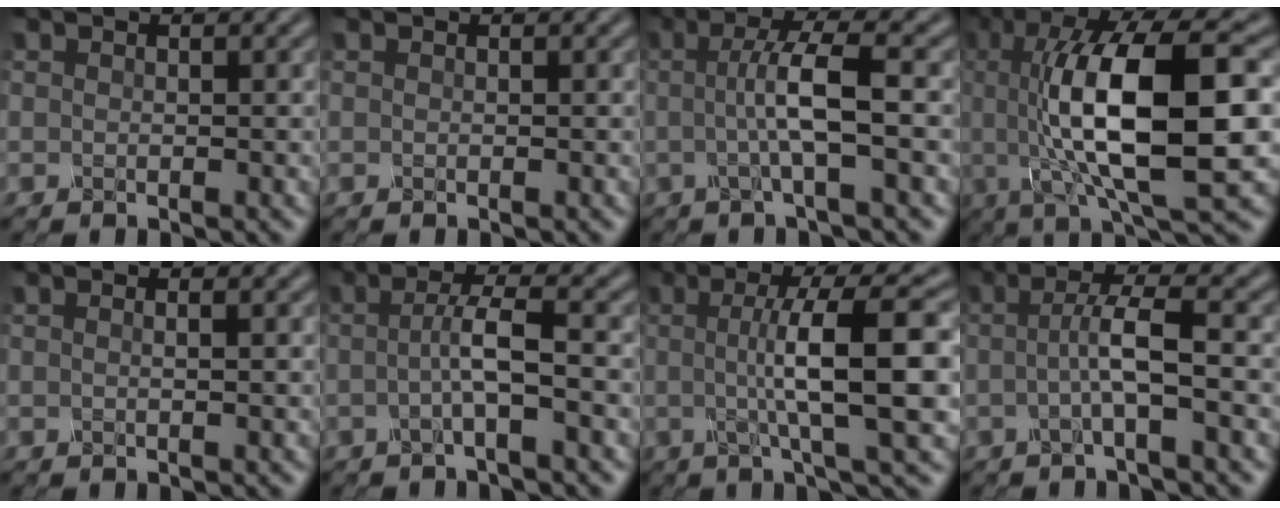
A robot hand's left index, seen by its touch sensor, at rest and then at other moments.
{"total": 0.0}
{"total": 4.8, "force": [-0.2, 0.8, 4.8], "torque": [-0.082, 0.000, -0.008]}
{"total": 13.6, "force": [0.5, 4.2, 12.9], "torque": [-0.204, 0.002, 0.008]}
{"total": 0.8, "force": [0.1, 0.3, 0.8], "torque": [-0.006, -0.003, -0.005]}
{"total": 3.4, "force": [-0.6, 0.4, 3.3], "torque": [-0.061, 0.002, -0.016]}
{"total": 9.9, "force": [0.3, 2.1, 9.7], "torque": [-0.124, 0.004, 0.005]}
{"total": 3.9, "force": [-0.5, 0.5, 3.8], "torque": [-0.068, 0.003, -0.015]}